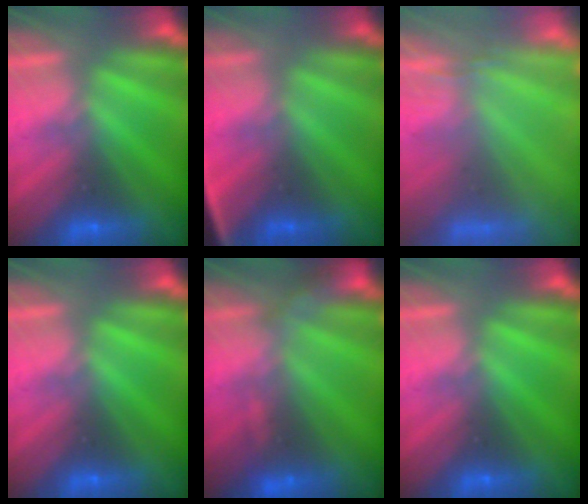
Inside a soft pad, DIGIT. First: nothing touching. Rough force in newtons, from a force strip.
{"total": 2.7}
{"total": 7.0}
{"total": 0.0}
{"total": 2.9}
{"total": 0.0}